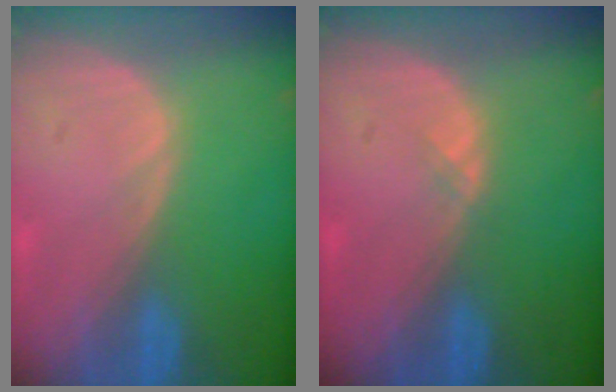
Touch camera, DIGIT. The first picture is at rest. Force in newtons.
{"total": 0.8, "press": 0.5, "slide": 0.6}